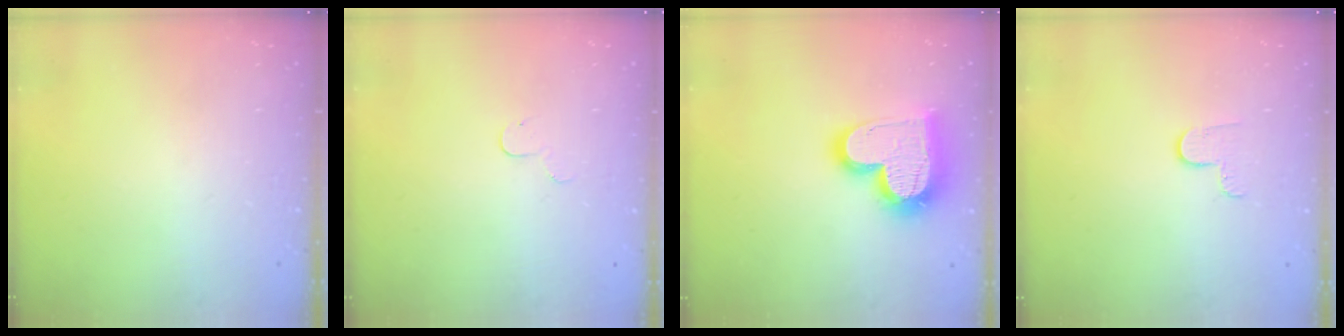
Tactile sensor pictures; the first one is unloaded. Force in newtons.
{"total": 3.7, "press": 3.7, "slide": 0.4}
{"total": 19.9, "press": 19.9, "slide": 1.7}
{"total": 3.3, "press": 3.3, "slide": 0.4}